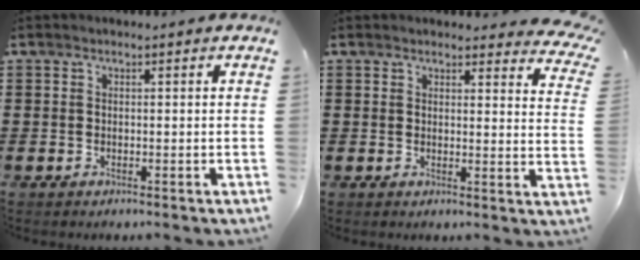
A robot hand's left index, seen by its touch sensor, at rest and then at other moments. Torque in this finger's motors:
{"motor_torque": [2.14, 0.00, 0.33, -0.04]}